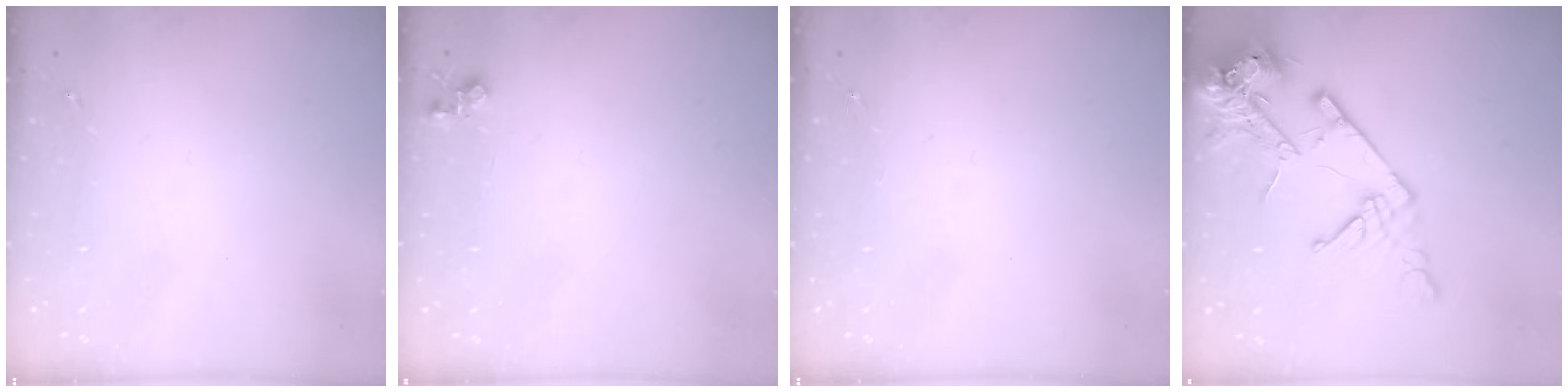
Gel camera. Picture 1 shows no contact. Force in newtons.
{"total": 4.8, "press": 4.8, "slide": 0.7}
{"total": 0.0}
{"total": 16.9, "press": 16.7, "slide": 2.4}